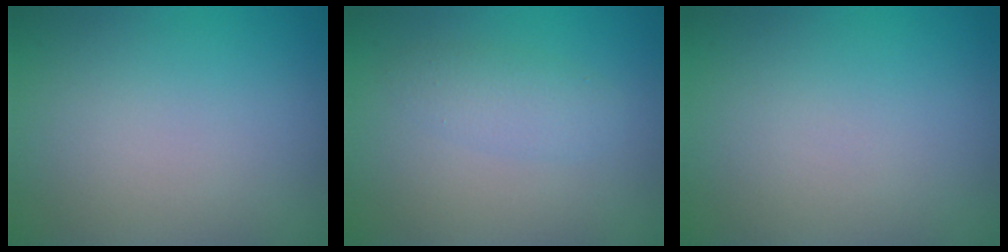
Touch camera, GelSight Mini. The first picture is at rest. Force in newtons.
{"total": 2.2, "press": 2.2, "slide": 0.1}
{"total": 0.0}